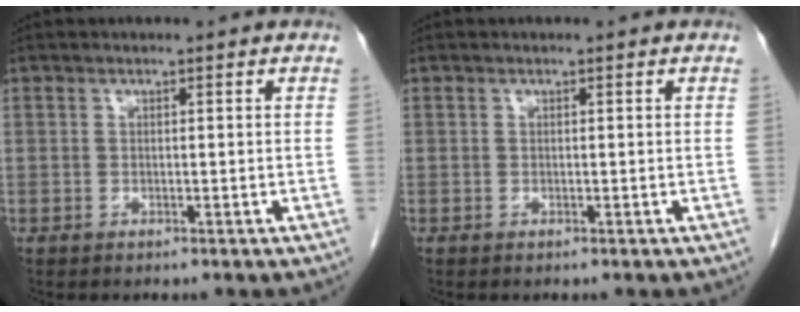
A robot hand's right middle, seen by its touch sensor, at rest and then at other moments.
{"total": 0.0}